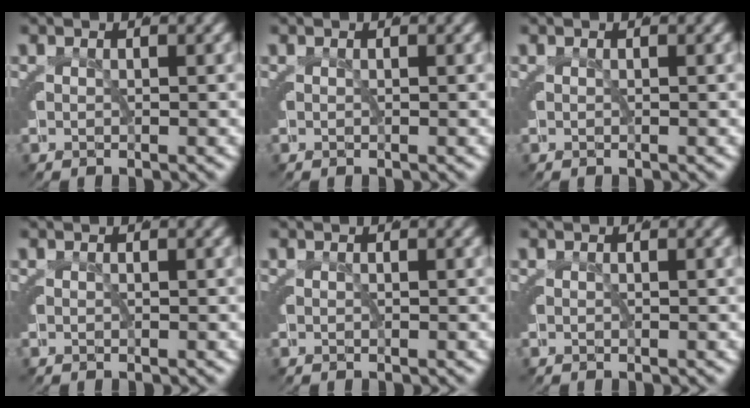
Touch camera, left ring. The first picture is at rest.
{"total": 0.0}
{"total": 0.0}
{"total": 0.0}
{"total": 0.0}
{"total": 0.0}